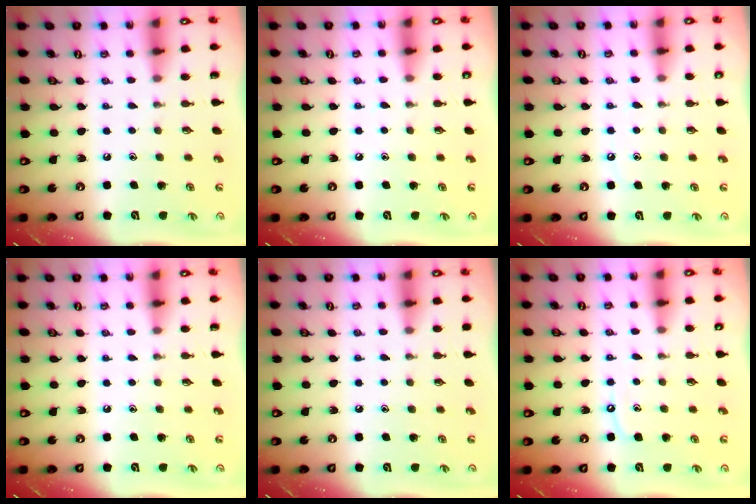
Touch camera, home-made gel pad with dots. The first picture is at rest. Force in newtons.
{"total": 3.9, "press": 3.9, "slide": 0.6}
{"total": 5.8, "press": 5.8, "slide": 0.8}
{"total": 0.0}
{"total": 3.6, "press": 3.5, "slide": 0.6}
{"total": 6.0, "press": 5.9, "slide": 0.8}